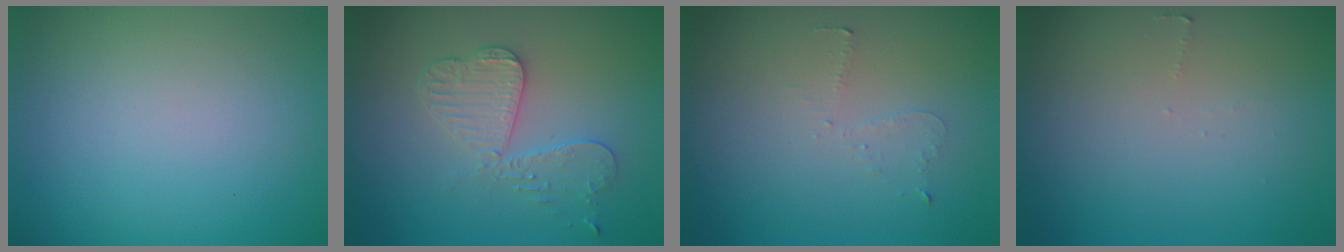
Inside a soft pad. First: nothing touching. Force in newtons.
{"total": 3.3, "press": 3.2, "slide": 0.8}
{"total": 0.7, "press": 0.6, "slide": 0.4}
{"total": 0.5, "press": 0.5, "slide": 0.1}